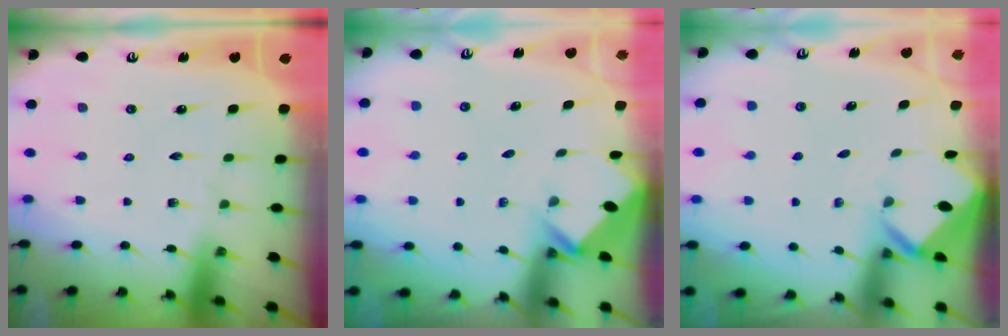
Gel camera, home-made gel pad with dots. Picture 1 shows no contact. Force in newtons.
{"total": 2.7, "press": 2.7, "slide": 0.2}
{"total": 2.6, "press": 2.6, "slide": 0.2}